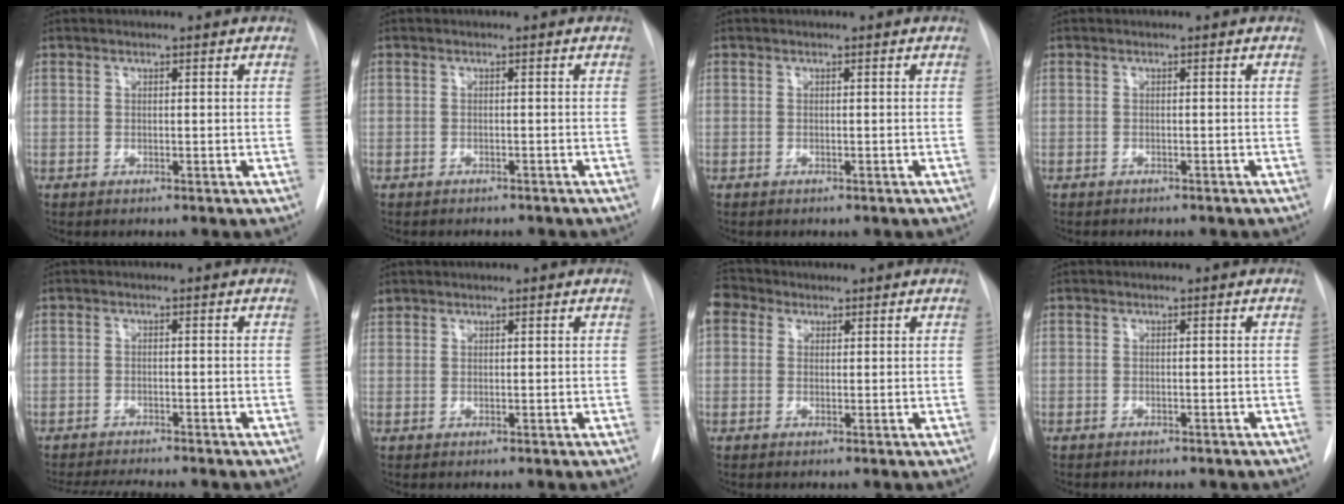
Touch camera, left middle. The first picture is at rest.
{"total": 5.0, "force": [-4.4, 1.8, 1.7], "torque": [-0.022, 0.001, -0.047]}
{"total": 0.9, "force": [-0.8, 0.3, 0.4], "torque": [-0.010, -0.001, -0.009]}
{"total": 3.2, "force": [-2.7, 1.0, 1.3], "torque": [-0.025, -0.006, -0.027]}
{"total": 6.9, "force": [-6.2, 0.5, 2.9], "torque": [-0.040, -0.010, -0.094]}
{"total": 1.2, "force": [1.0, 0.5, -0.2], "torque": [0.005, 0.009, 0.019]}
{"total": 5.2, "force": [2.7, 4.0, 1.9], "torque": [-0.054, 0.028, 0.053]}
{"total": 1.7, "force": [-1.4, 0.6, 0.7], "torque": [-0.017, -0.003, -0.015]}